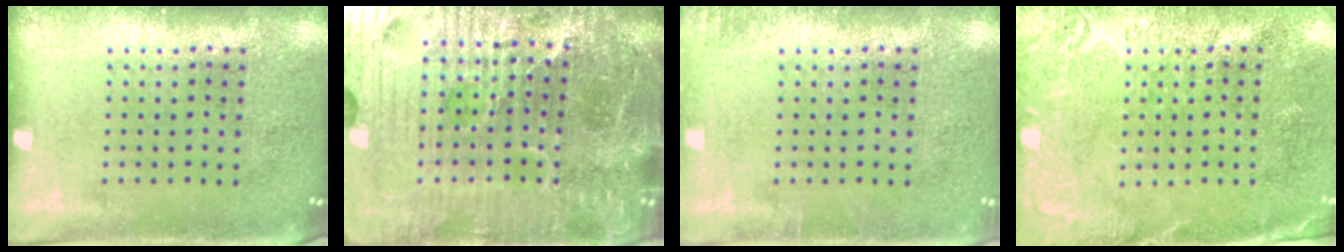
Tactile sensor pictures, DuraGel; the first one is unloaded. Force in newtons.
{"total": 7.3, "press": 6.5, "slide": 3.3}
{"total": 0.9, "press": 0.9, "slide": 0.2}
{"total": 2.7, "press": 2.7, "slide": 0.7}